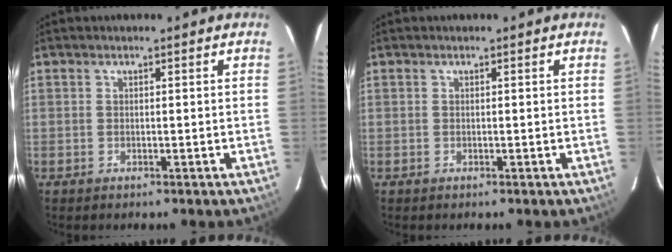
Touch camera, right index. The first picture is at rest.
{"total": 0.0}